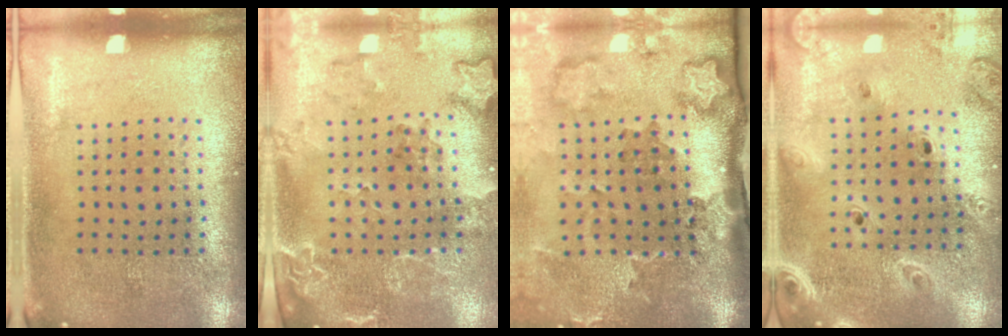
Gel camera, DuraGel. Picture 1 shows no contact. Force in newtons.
{"total": 2.1, "press": 2.0, "slide": 0.8}
{"total": 3.8, "press": 2.4, "slide": 2.9}
{"total": 2.5, "press": 2.2, "slide": 1.2}